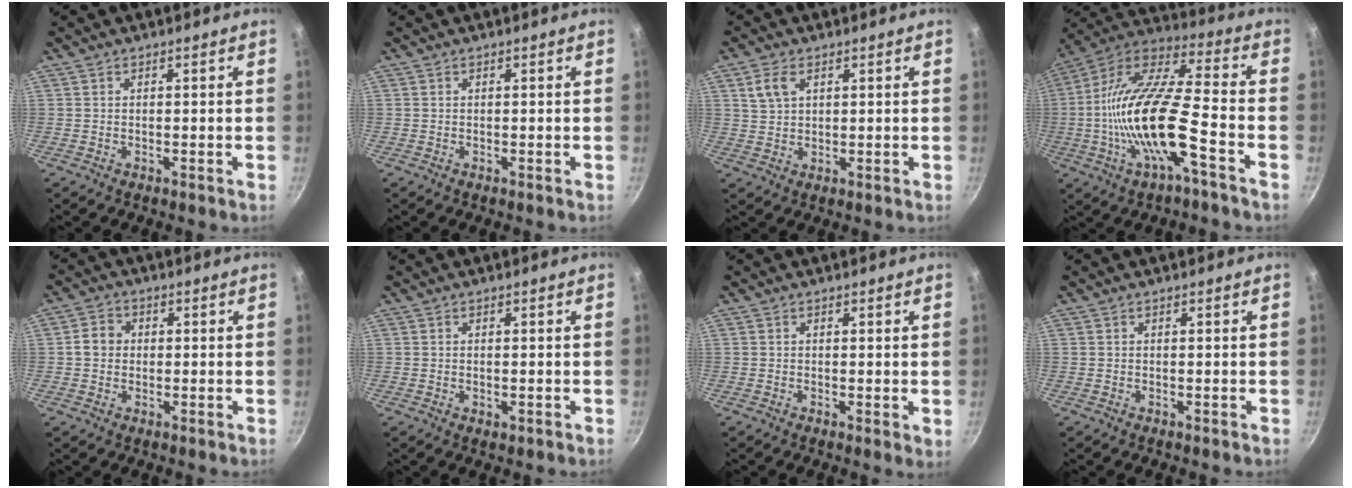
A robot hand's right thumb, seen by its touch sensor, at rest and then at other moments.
{"total": 0.0}
{"total": 4.5, "force": [2.0, 2.9, 2.9], "torque": [-0.046, 0.000, 0.042]}
{"total": 20.7, "force": [-5.6, 6.1, 18.9], "torque": [-0.359, 0.042, -0.120]}
{"total": 3.9, "force": [0.1, 3.5, 1.8], "torque": [-0.015, 0.010, -0.007]}
{"total": 1.0, "force": [-0.2, 0.5, 0.8], "torque": [-0.013, -0.001, -0.001]}
{"total": 1.3, "force": [0.3, 0.5, 1.1], "torque": [-0.014, -0.004, 0.003]}
{"total": 0.0}